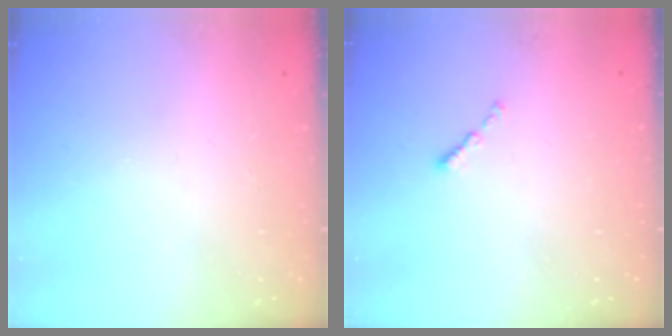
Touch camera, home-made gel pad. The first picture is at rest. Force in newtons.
{"total": 0.8, "press": 0.7, "slide": 0.4}